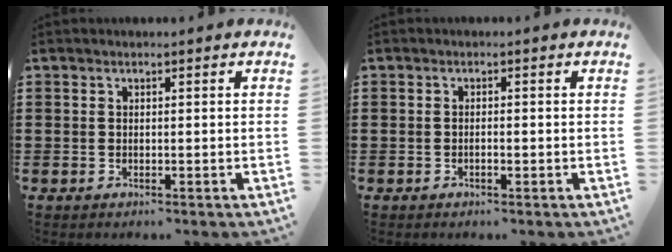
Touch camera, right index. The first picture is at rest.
{"total": 1.0, "force": [-0.4, 0.2, 0.9], "torque": [-0.018, -0.005, -0.007]}